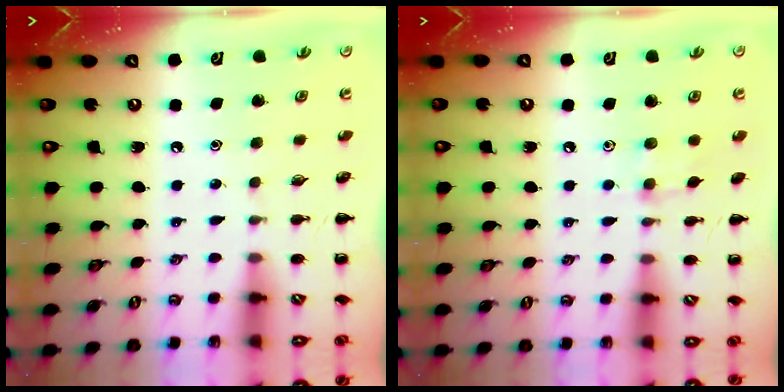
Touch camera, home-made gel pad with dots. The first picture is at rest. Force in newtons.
{"total": 4.1, "press": 3.9, "slide": 1.2}